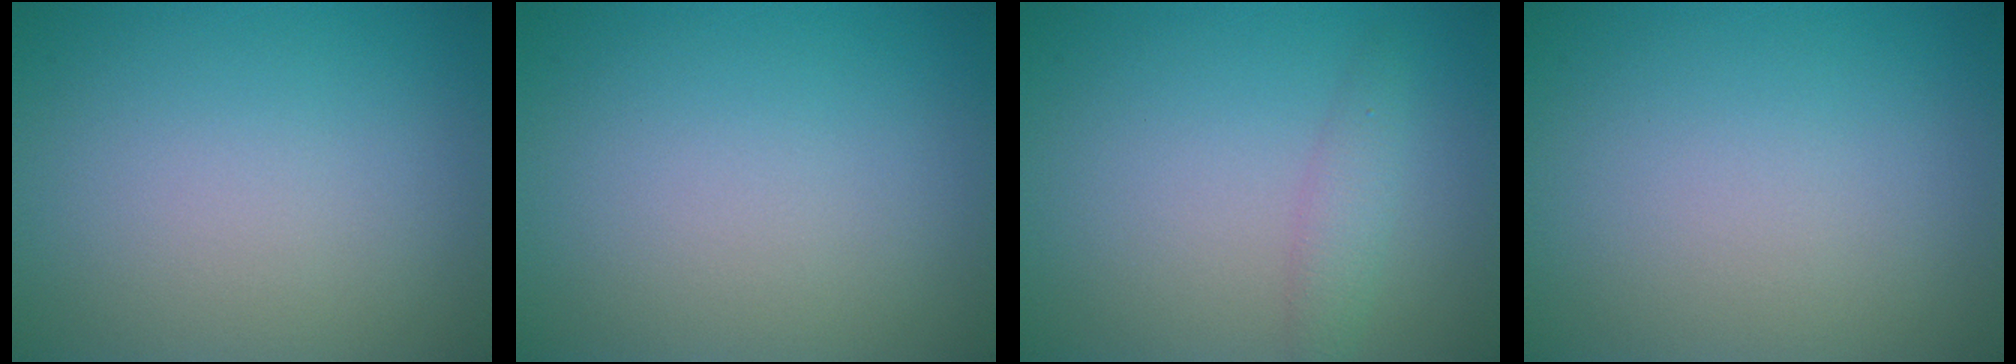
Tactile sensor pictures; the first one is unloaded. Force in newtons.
{"total": 0.0}
{"total": 1.7, "press": 1.7, "slide": 0.1}
{"total": 0.0}